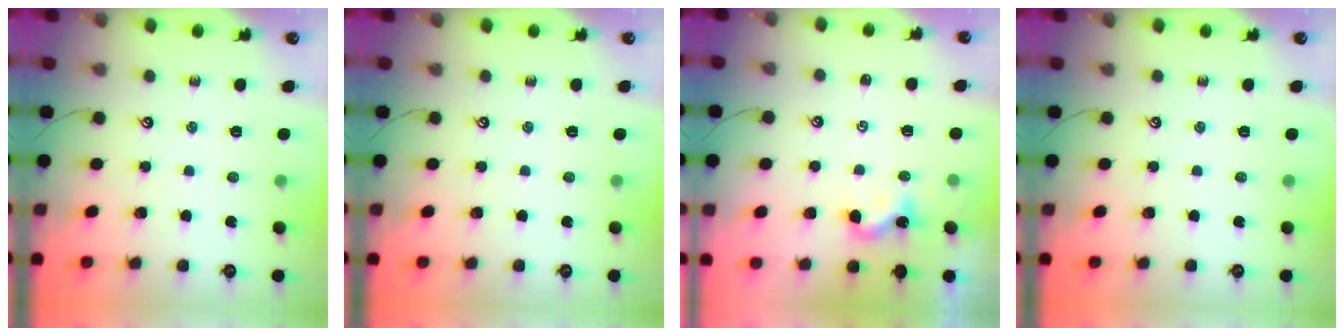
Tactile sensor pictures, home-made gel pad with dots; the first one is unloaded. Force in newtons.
{"total": 0.0}
{"total": 1.8, "press": 1.8, "slide": 0.5}
{"total": 0.0}